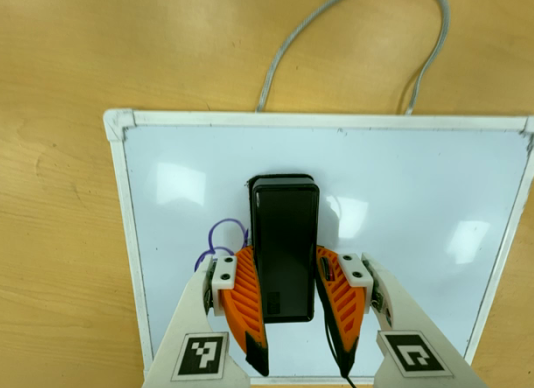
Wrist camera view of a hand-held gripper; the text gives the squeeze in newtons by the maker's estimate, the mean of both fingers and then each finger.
{"total": 11.9, "left": 12.2, "right": 11.5}